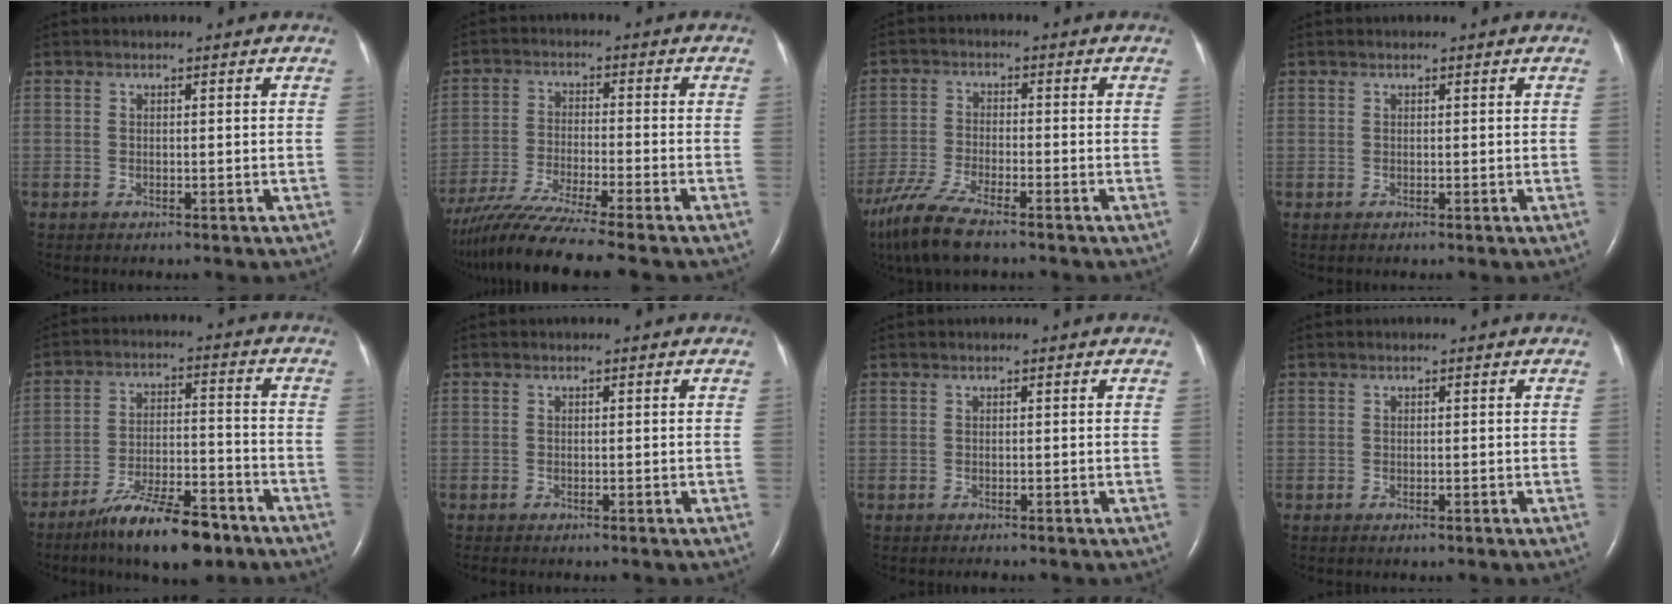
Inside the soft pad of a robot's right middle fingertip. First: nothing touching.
{"total": 12.2, "force": [-10.2, -1.3, 6.5], "torque": [-0.113, -0.037, -0.174]}
{"total": 9.3, "force": [-7.0, 1.3, 5.9], "torque": [-0.125, -0.027, -0.131]}
{"total": 0.0}
{"total": 12.2, "force": [-8.9, 2.7, 7.9], "torque": [-0.136, -0.005, -0.150]}
{"total": 1.5, "force": [-1.3, 0.4, 0.7], "torque": [-0.009, -0.002, -0.013]}
{"total": 0.6, "force": [-0.6, 0.1, 0.2], "torque": [-0.009, -0.002, -0.007]}
{"total": 0.5, "force": [-0.4, 0.1, 0.4], "torque": [-0.007, -0.001, -0.004]}